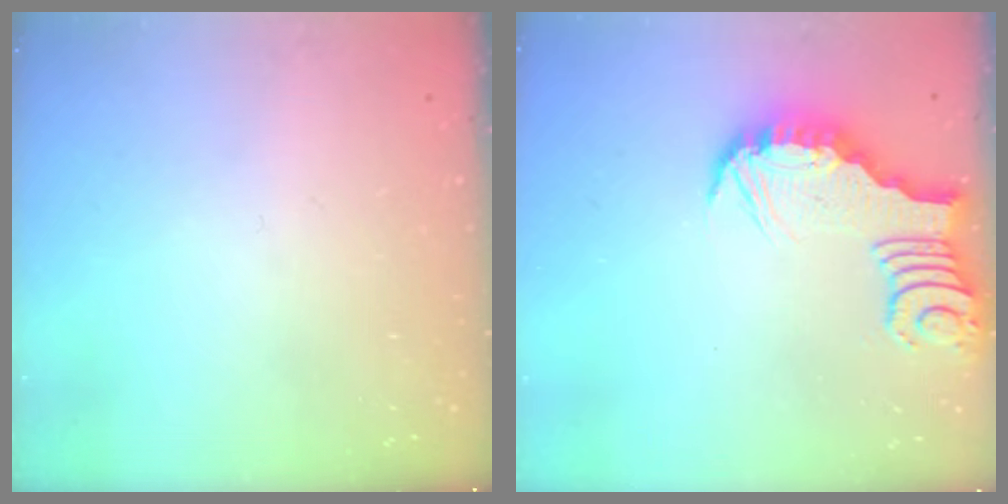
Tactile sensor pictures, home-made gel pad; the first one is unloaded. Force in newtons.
{"total": 3.4, "press": 3.4, "slide": 0.1}